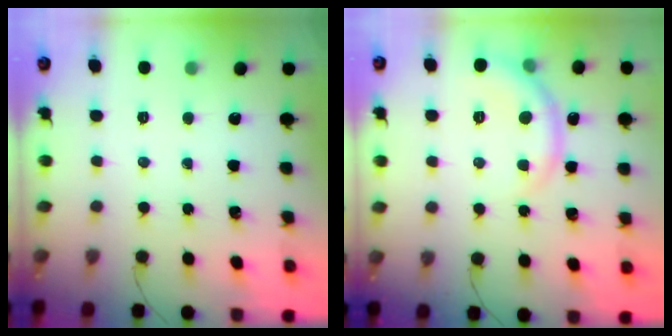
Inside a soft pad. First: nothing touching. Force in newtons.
{"total": 6.7, "press": 6.7, "slide": 0.9}